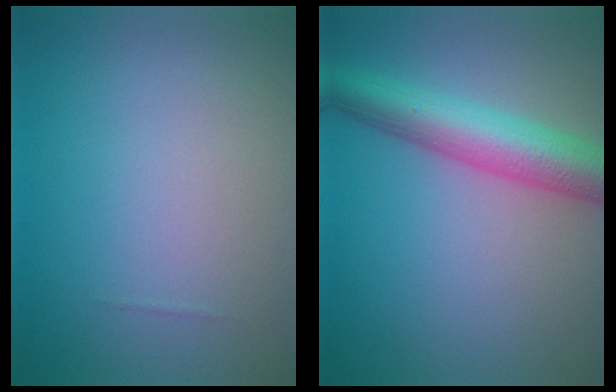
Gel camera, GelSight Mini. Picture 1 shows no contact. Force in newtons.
{"total": 6.5, "press": 6.5, "slide": 0.1}